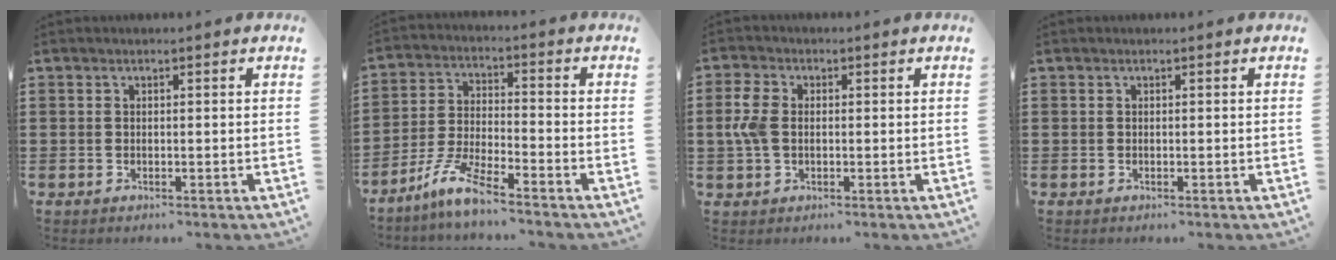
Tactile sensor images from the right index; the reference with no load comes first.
{"total": 6.9, "force": [-5.7, 0.1, 3.8], "torque": [-0.103, -0.016, -0.116]}
{"total": 4.6, "force": [0.1, 3.0, 3.5], "torque": [-0.096, 0.003, -0.006]}
{"total": 0.0}